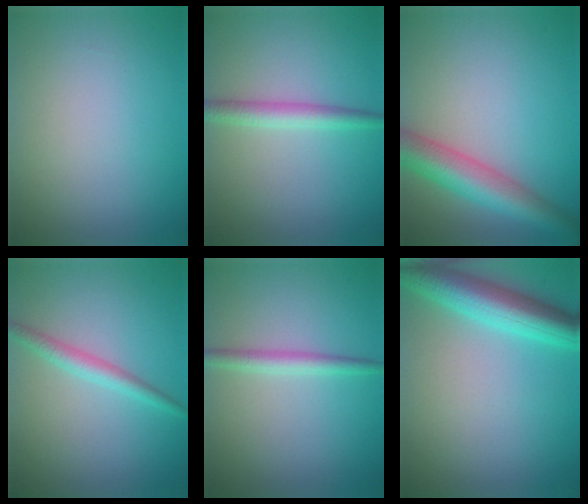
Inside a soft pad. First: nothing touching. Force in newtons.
{"total": 2.4, "press": 2.4, "slide": 0.0}
{"total": 5.7, "press": 5.7, "slide": 0.2}
{"total": 2.0, "press": 2.0, "slide": 0.0}
{"total": 2.0, "press": 2.0, "slide": 0.0}
{"total": 6.5, "press": 6.5, "slide": 0.2}